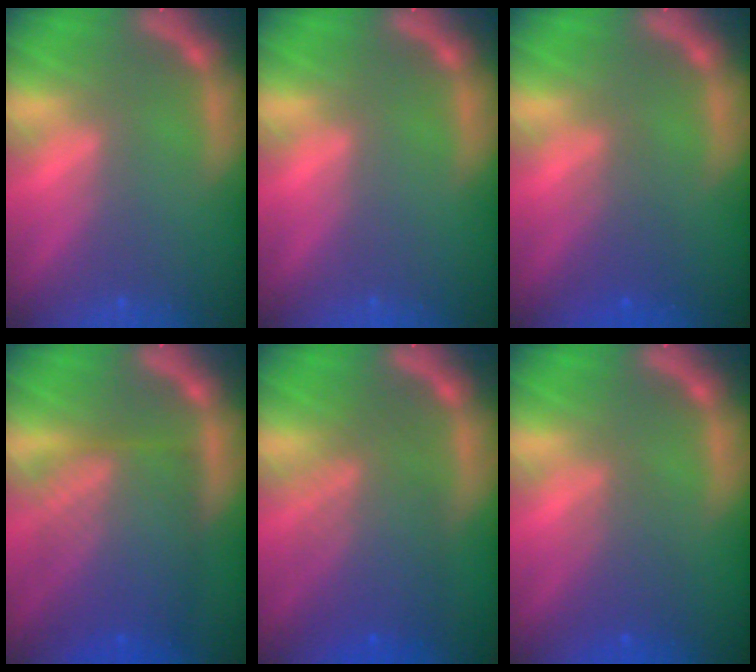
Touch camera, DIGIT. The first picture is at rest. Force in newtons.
{"total": 0.0}
{"total": 2.5}
{"total": 9.5}
{"total": 7.1}
{"total": 3.0}